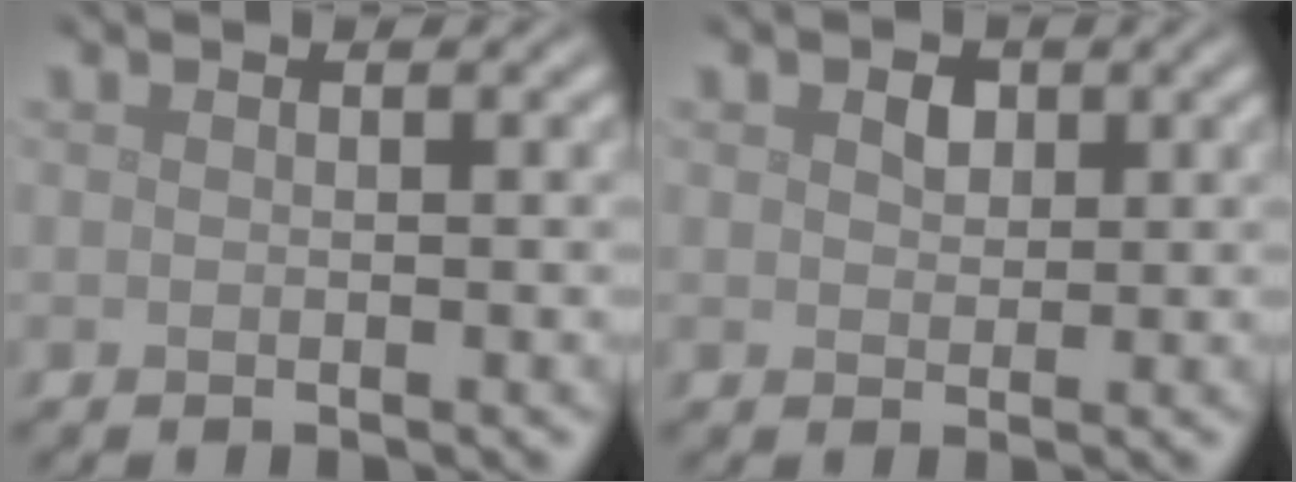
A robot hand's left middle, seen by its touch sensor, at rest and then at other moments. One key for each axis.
{"total": 1.4, "fx": 0.6, "fy": 1.0, "fz": 0.7, "tx": -0.014, "ty": 0.000, "tz": 0.010}